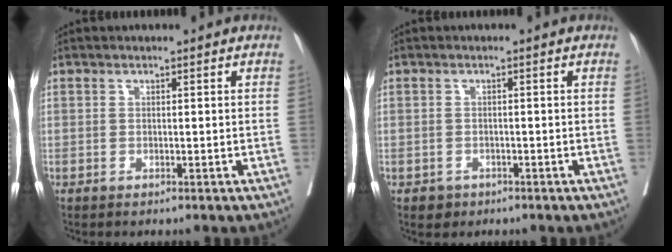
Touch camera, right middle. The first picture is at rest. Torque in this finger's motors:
{"motor_torque": [0.21, -0.02, 0.03, 0.00]}